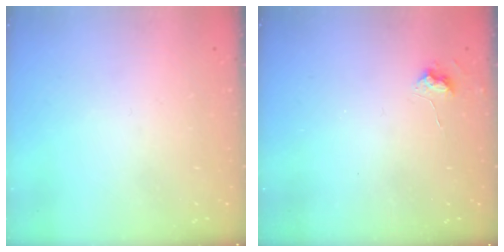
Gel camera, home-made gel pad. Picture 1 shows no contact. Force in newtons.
{"total": 4.8, "press": 4.8, "slide": 0.7}